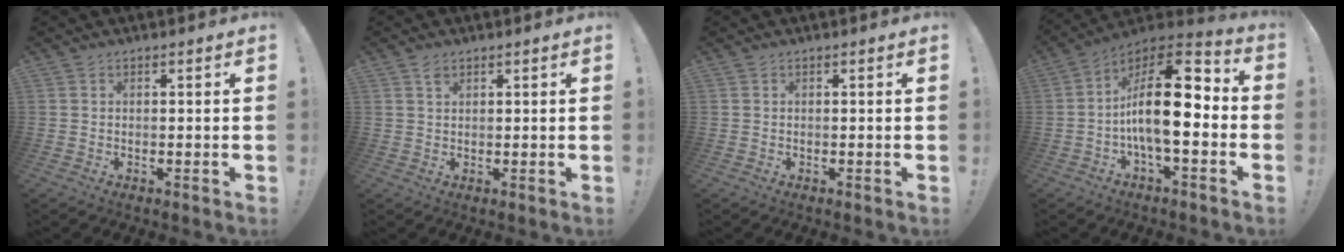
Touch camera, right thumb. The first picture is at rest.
{"total": 1.8, "force": [1.2, 1.0, 0.7], "torque": [0.001, -0.007, 0.020]}
{"total": 0.0}
{"total": 19.3, "force": [-1.7, 8.1, 17.4], "torque": [-0.296, 0.016, -0.026]}